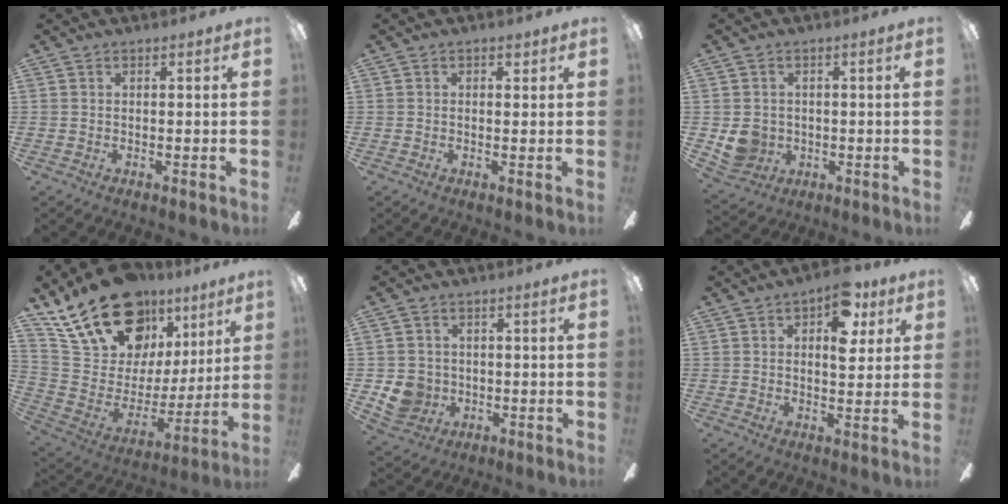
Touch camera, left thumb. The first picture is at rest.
{"total": 1.1, "force": [0.5, 0.9, 0.4], "torque": [0.000, 0.001, 0.007]}
{"total": 6.3, "force": [-0.1, 6.0, 2.0], "torque": [-0.043, 0.007, 0.004]}
{"total": 23.6, "force": [16.9, 13.0, 10.1], "torque": [-0.189, -0.096, 0.320]}
{"total": 6.5, "force": [-0.5, 6.3, 1.8], "torque": [-0.048, 0.002, -0.004]}
{"total": 10.9, "force": [4.8, 5.7, 8.0], "torque": [-0.104, -0.007, 0.077]}